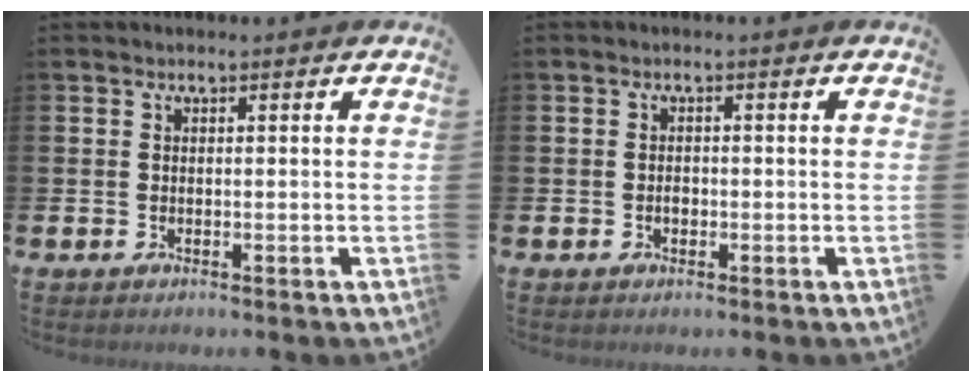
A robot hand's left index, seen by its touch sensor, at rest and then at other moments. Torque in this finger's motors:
{"motor_torque": [0.41, 0.32, 0.14, 0.04]}